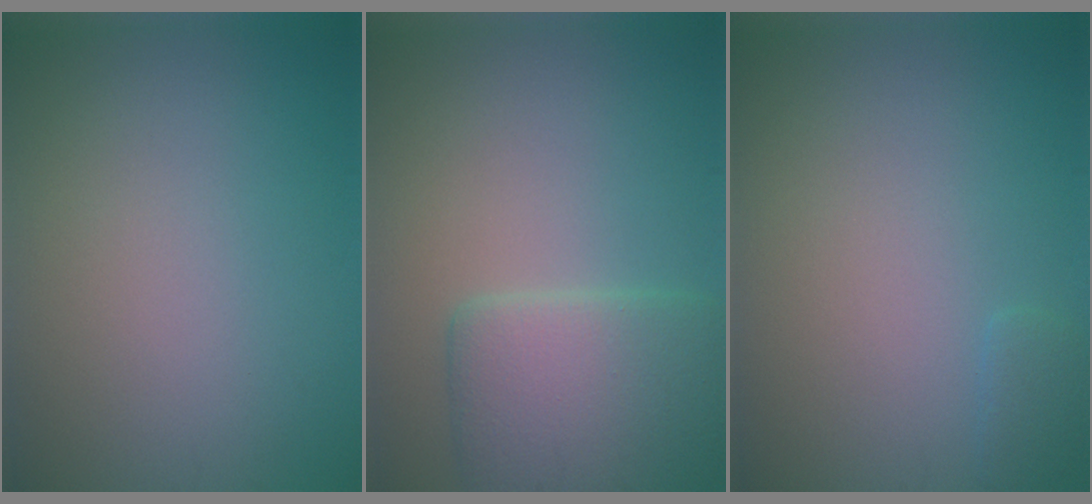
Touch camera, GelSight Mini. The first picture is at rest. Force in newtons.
{"total": 5.4, "press": 5.4, "slide": 0.3}
{"total": 0.9, "press": 0.9, "slide": 0.1}